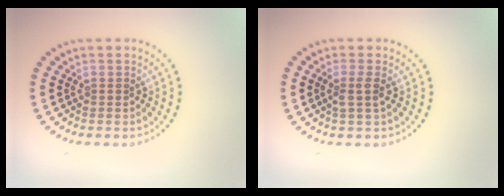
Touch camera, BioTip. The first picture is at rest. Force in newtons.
{"total": 1.5, "press": 1.3, "slide": 0.9}